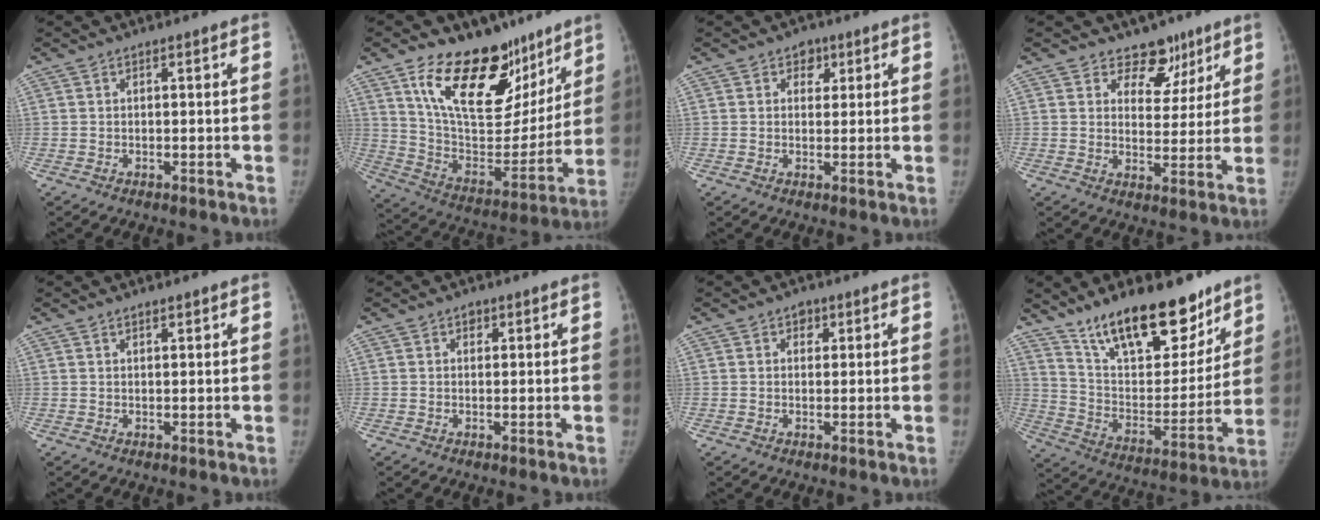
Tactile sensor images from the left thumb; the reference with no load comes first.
{"total": 26.1, "force": [15.9, 13.9, 15.3], "torque": [-0.186, -0.071, 0.267]}
{"total": 3.0, "force": [1.5, 2.4, 1.2], "torque": [0.010, -0.004, 0.016]}
{"total": 7.4, "force": [5.2, 5.1, 1.4], "torque": [0.027, -0.029, 0.079]}
{"total": 1.1, "force": [0.9, 0.3, 0.6], "torque": [-0.007, -0.005, 0.014]}
{"total": 1.2, "force": [0.6, 1.0, 0.5], "torque": [0.003, -0.002, 0.007]}
{"total": 2.0, "force": [1.0, 1.5, 0.8], "torque": [0.005, -0.001, 0.008]}
{"total": 23.4, "force": [16.8, 9.5, 13.3], "torque": [-0.160, -0.087, 0.277]}